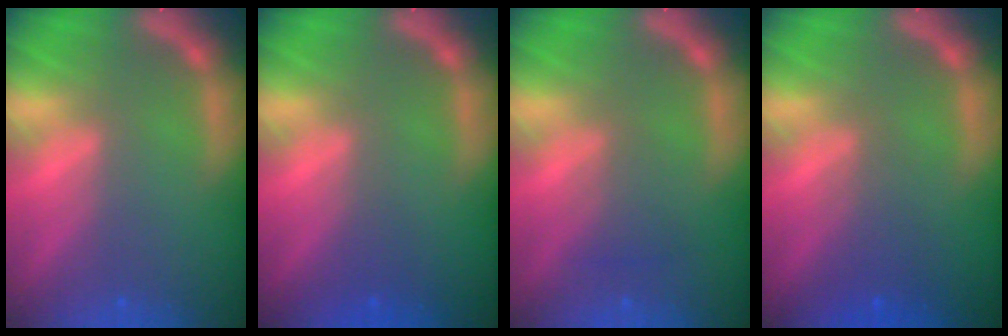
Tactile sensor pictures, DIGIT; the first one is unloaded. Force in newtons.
{"total": 0.9}
{"total": 2.0}
{"total": 2.5}